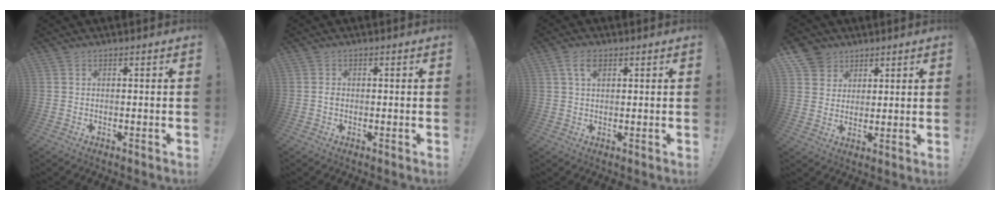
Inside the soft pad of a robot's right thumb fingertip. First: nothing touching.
{"total": 1.1, "force": [-0.3, 0.9, 0.5], "torque": [-0.012, 0.006, -0.006]}
{"total": 4.4, "force": [2.1, 2.4, 3.0], "torque": [-0.055, -0.003, 0.037]}
{"total": 7.5, "force": [4.4, 6.0, 0.9], "torque": [-0.016, -0.032, 0.090]}